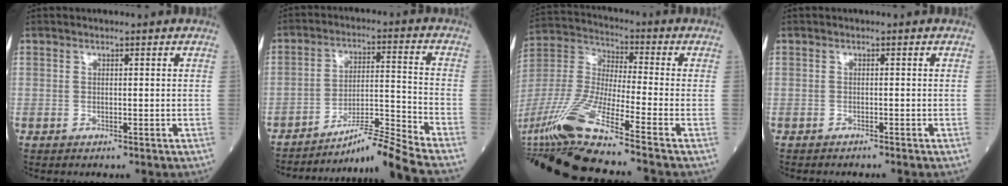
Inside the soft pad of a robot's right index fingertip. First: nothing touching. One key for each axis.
{"total": 11.4, "fx": -10.3, "fy": -3.8, "fz": 3.1, "tx": -0.043, "ty": 0.009, "tz": -0.180}
{"total": 19.7, "fx": -13.6, "fy": -1.0, "fz": 14.2, "tx": -0.330, "ty": -0.049, "tz": -0.262}
{"total": 1.6, "fx": -1.5, "fy": -0.1, "fz": 0.6, "tx": -0.008, "ty": 0.002, "tz": -0.018}